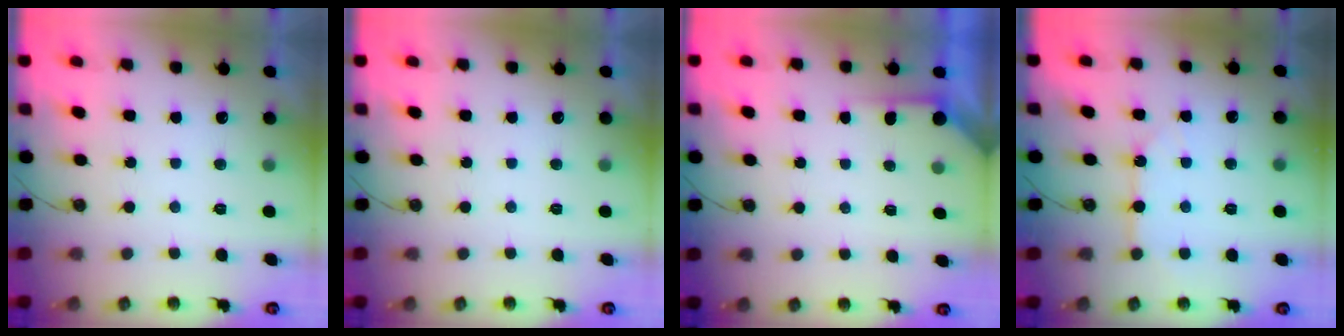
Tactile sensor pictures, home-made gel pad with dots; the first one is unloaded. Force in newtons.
{"total": 0.0}
{"total": 2.9, "press": 2.8, "slide": 0.4}
{"total": 6.7, "press": 6.7, "slide": 0.7}